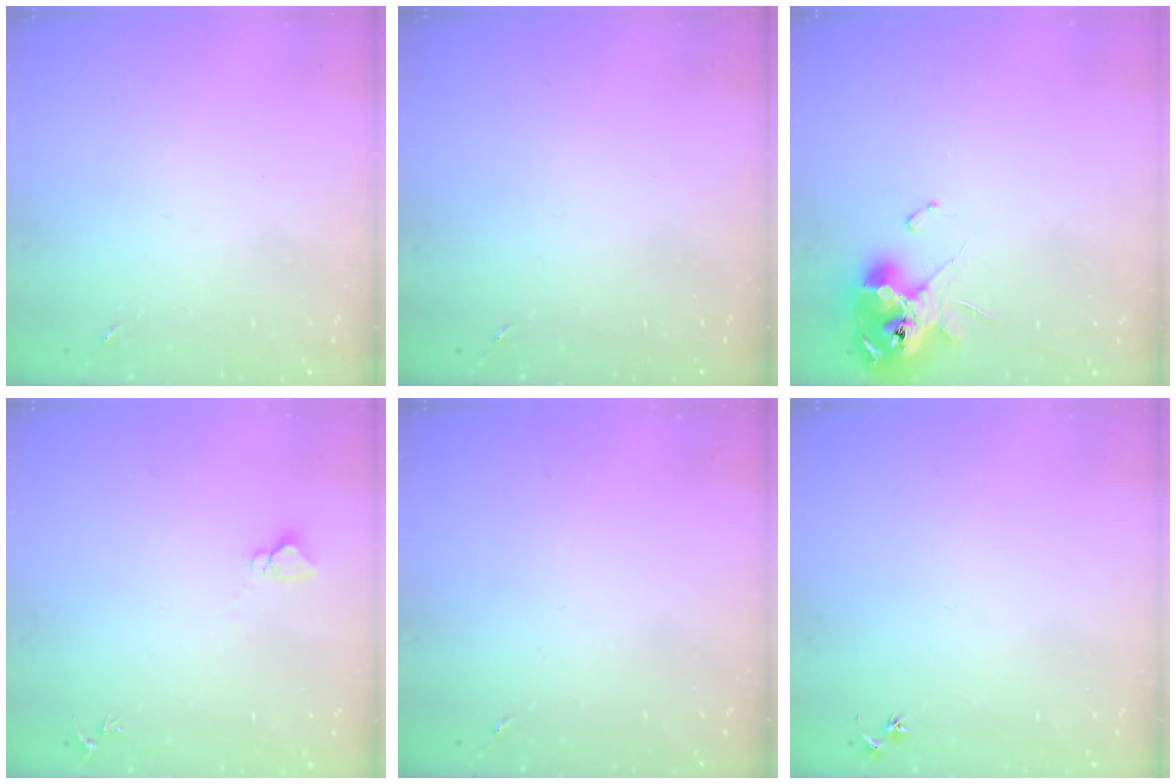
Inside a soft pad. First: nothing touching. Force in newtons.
{"total": 0.0}
{"total": 12.4, "press": 12.2, "slide": 1.8}
{"total": 2.8, "press": 2.8, "slide": 0.2}
{"total": 0.0}
{"total": 3.0, "press": 2.9, "slide": 0.3}